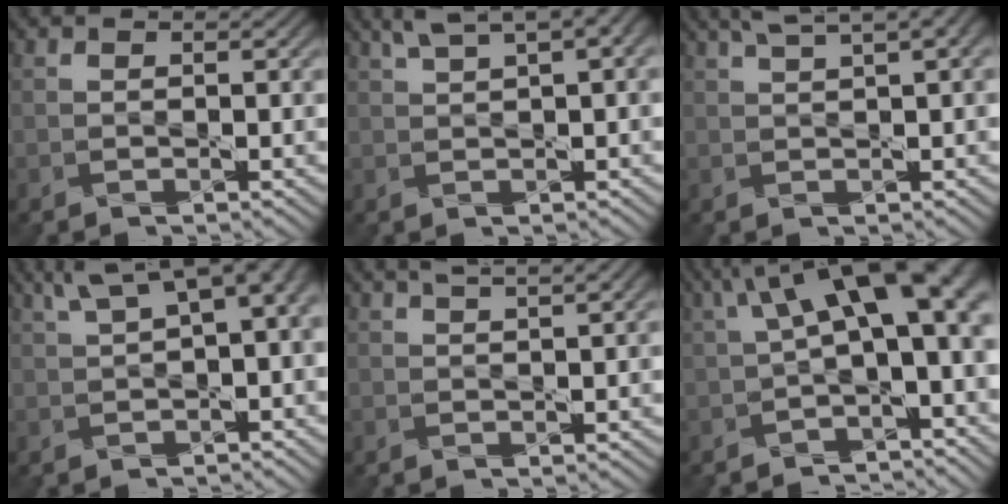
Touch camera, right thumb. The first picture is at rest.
{"total": 7.1, "force": [3.8, 1.9, 5.8], "torque": [-0.095, 0.032, 0.053]}
{"total": 6.8, "force": [3.8, 1.6, 5.4], "torque": [-0.082, 0.031, 0.039]}
{"total": 8.5, "force": [3.5, 2.8, 7.2], "torque": [-0.129, 0.024, 0.067]}
{"total": 3.7, "force": [2.4, 0.6, 2.7], "torque": [-0.034, 0.011, 0.024]}
{"total": 12.3, "force": [2.4, 5.1, 10.9], "torque": [-0.163, 0.006, 0.044]}